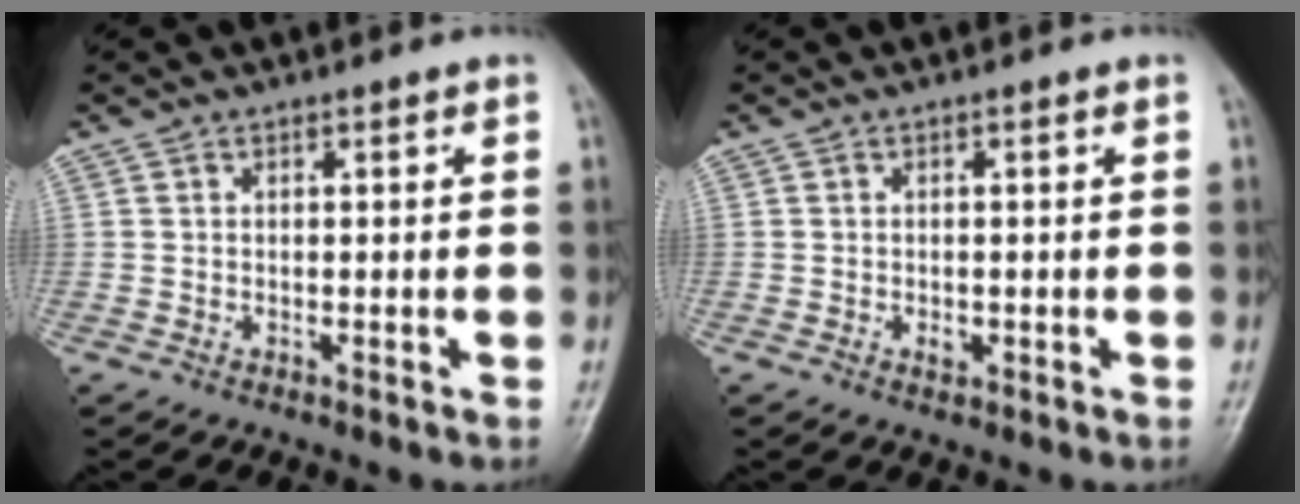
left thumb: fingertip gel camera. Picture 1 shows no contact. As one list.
[{"total": 1.4, "force": [-0.4, 1.0, 1.0], "torque": [-0.012, 0.000, -0.005]}]